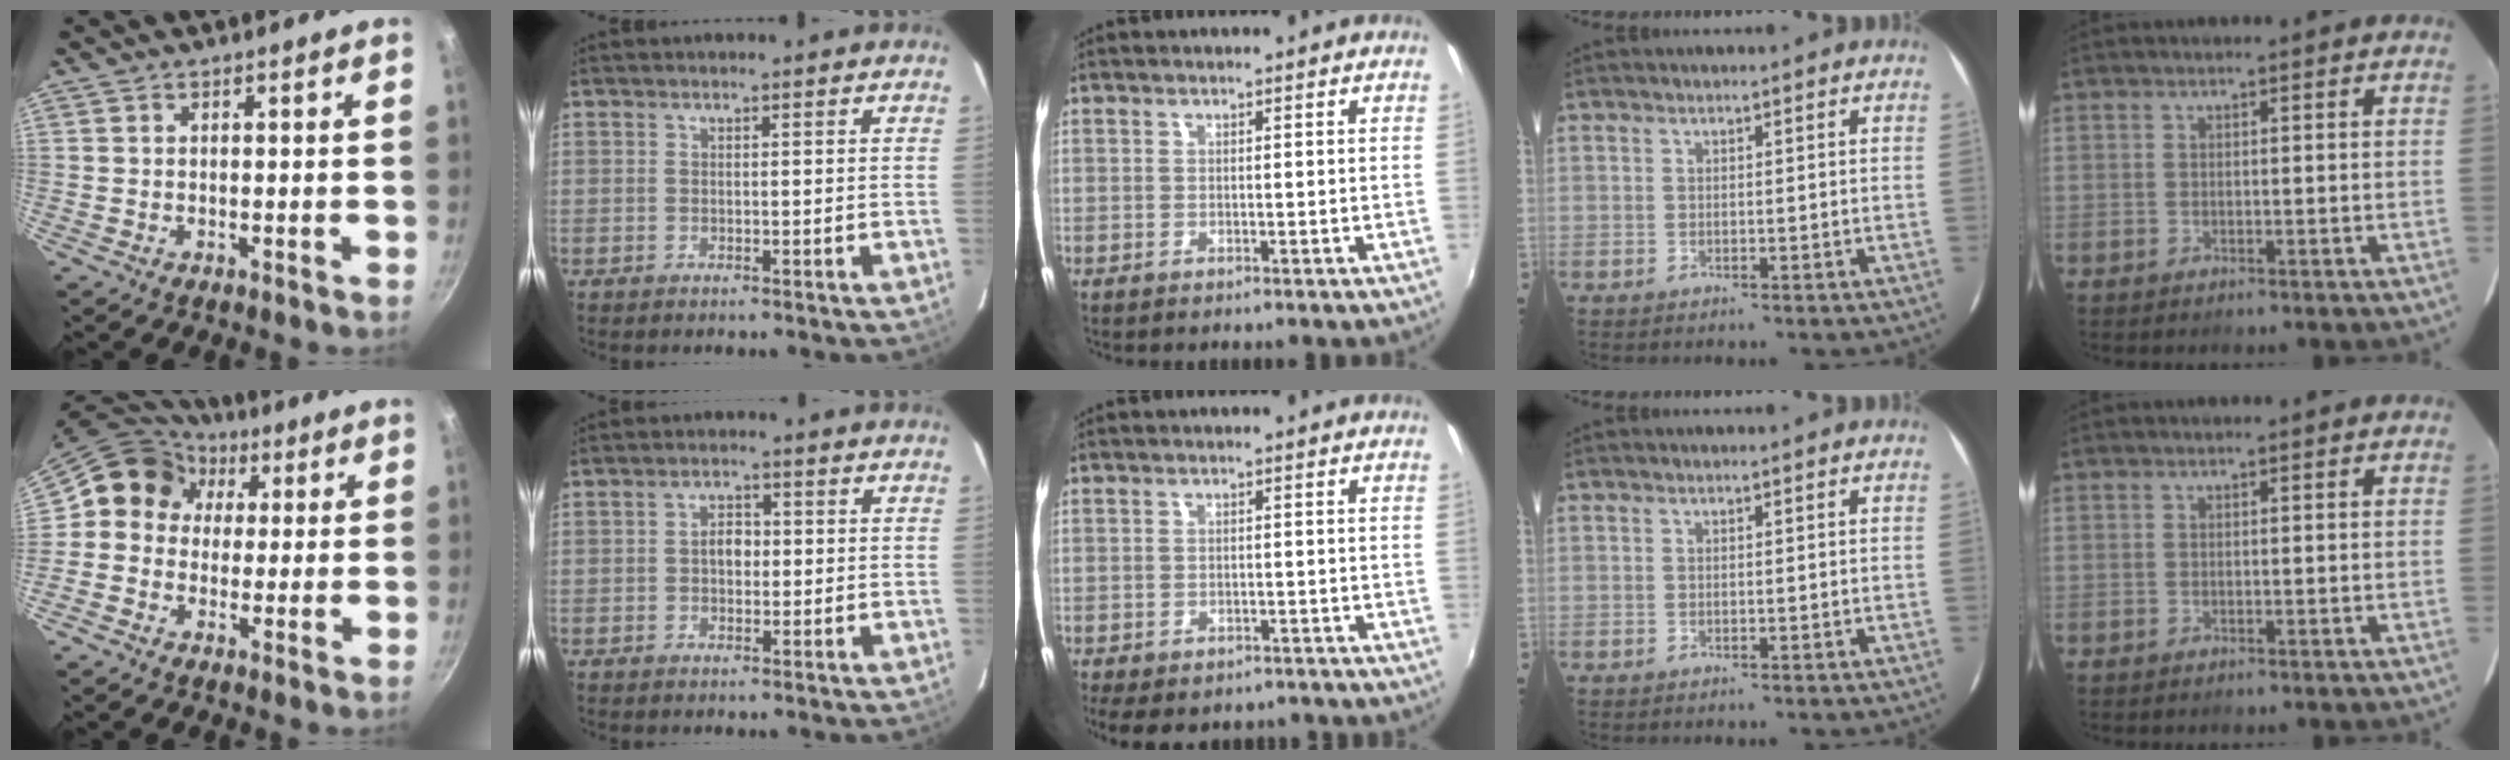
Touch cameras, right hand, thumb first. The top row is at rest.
{"thumb": {"total": 11.2, "force": [2.2, 10.1, 4.3], "torque": [-0.047, 0.024, 0.012]}, "index": {"total": 3.2, "force": [-0.1, 2.3, 2.1], "torque": [-0.035, 0.011, -0.002]}, "middle": {"total": 8.8, "force": [-6.6, 4.1, 4.1], "torque": [-0.093, -0.030, -0.089]}}